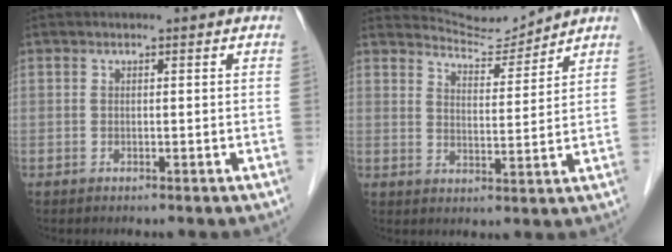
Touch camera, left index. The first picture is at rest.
{"total": 5.7, "force": [5.5, -0.6, -1.1], "torque": [0.005, -0.009, 0.099]}